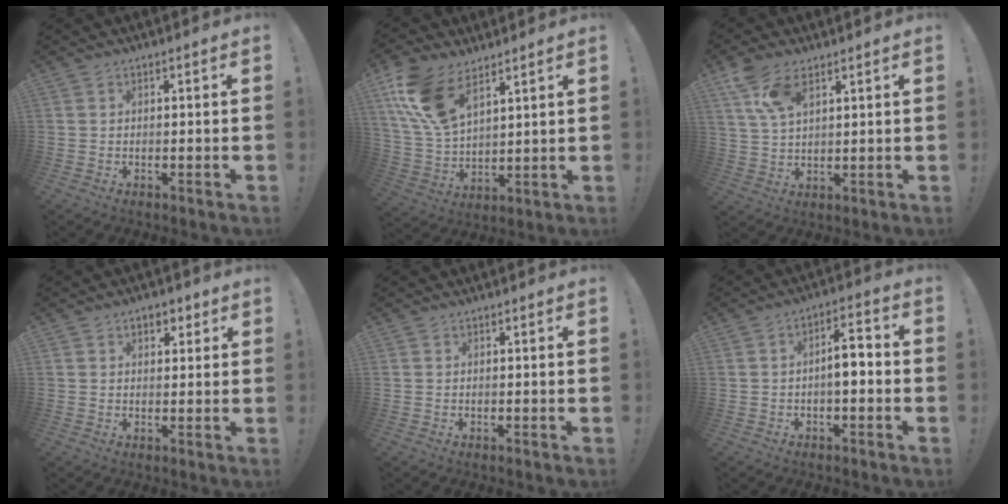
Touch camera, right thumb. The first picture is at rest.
{"total": 15.4, "force": [9.1, 7.8, 9.6], "torque": [-0.214, -0.042, 0.174]}
{"total": 8.8, "force": [5.3, 4.1, 5.8], "torque": [-0.100, -0.018, 0.099]}
{"total": 4.0, "force": [1.9, 2.7, 2.2], "torque": [-0.020, -0.002, 0.030]}
{"total": 0.0}
{"total": 7.1, "force": [-1.2, 2.7, 6.4], "torque": [-0.093, 0.008, -0.024]}